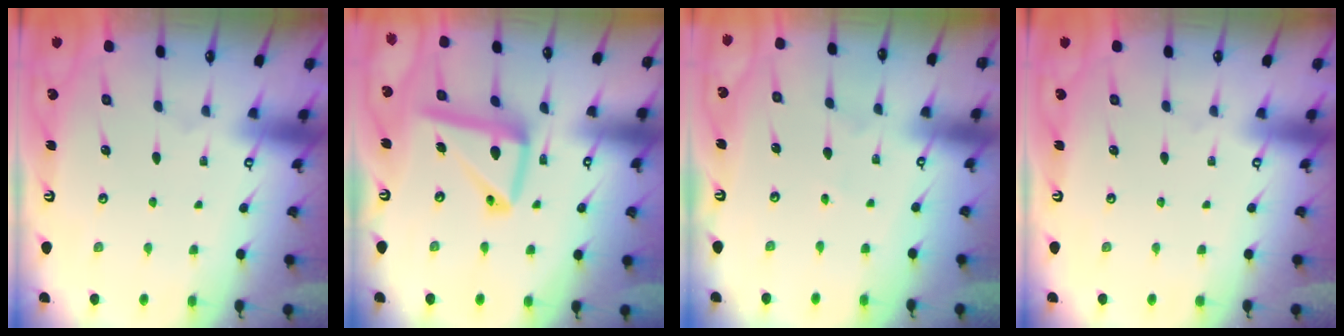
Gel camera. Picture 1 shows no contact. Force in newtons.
{"total": 14.0, "press": 13.9, "slide": 1.5}
{"total": 1.7, "press": 1.6, "slide": 0.5}
{"total": 0.0}